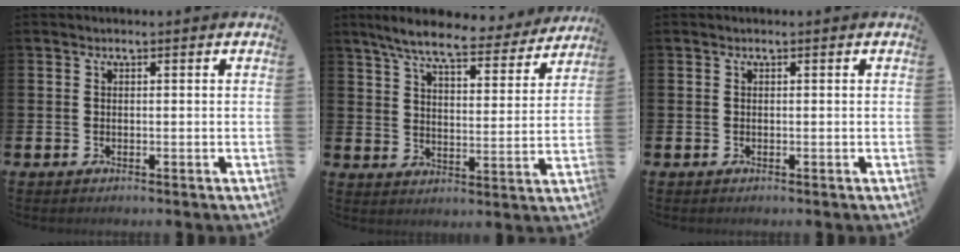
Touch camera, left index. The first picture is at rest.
{"total": 8.3, "force": [7.4, 1.3, 3.4], "torque": [-0.089, -0.039, 0.129]}
{"total": 0.0}